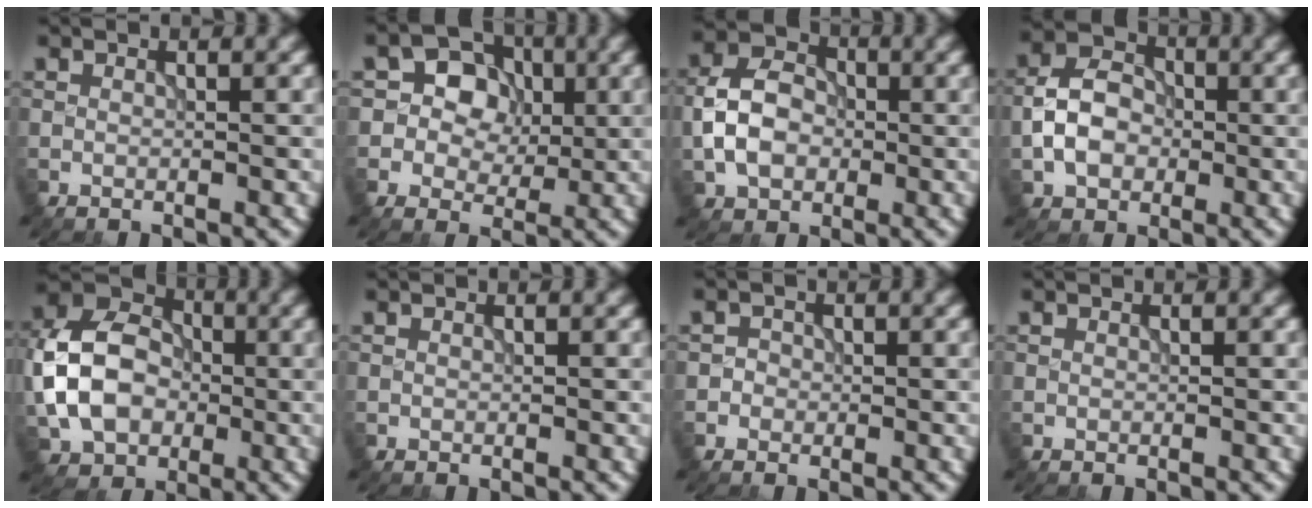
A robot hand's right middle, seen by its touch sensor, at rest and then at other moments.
{"total": 5.0, "force": [0.8, 4.2, 2.6], "torque": [-0.035, 0.009, -0.003]}
{"total": 5.5, "force": [-0.9, 4.1, 3.6], "torque": [-0.071, 0.008, -0.021]}
{"total": 5.0, "force": [-1.0, 3.8, 3.1], "torque": [-0.059, 0.007, -0.021]}
{"total": 9.5, "force": [-1.2, 7.1, 6.1], "torque": [-0.131, 0.009, -0.036]}
{"total": 0.0}
{"total": 1.1, "force": [-0.2, 1.0, 0.1], "torque": [0.009, 0.002, -0.007]}
{"total": 0.0}